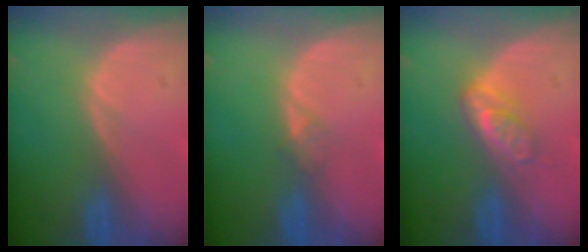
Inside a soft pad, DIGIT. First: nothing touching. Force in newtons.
{"total": 1.1, "press": 1.0, "slide": 0.1}
{"total": 4.8, "press": 4.2, "slide": 2.3}